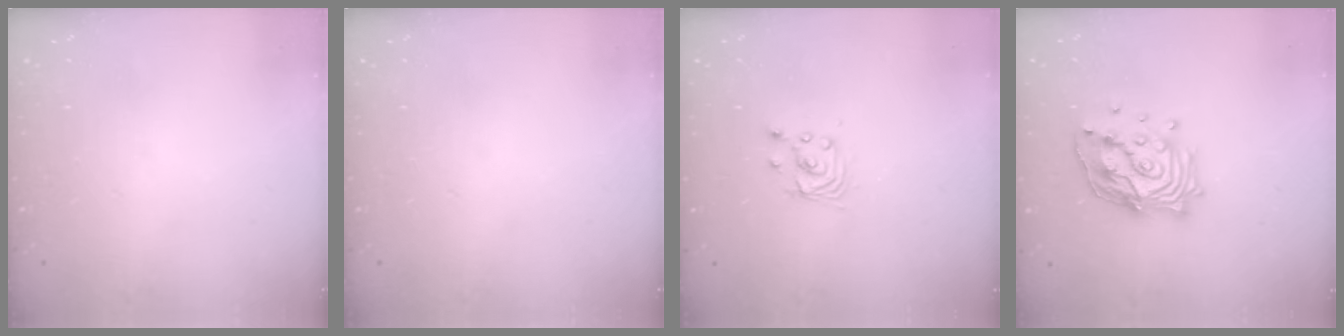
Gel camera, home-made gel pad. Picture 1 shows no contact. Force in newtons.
{"total": 0.0}
{"total": 2.9, "press": 2.9, "slide": 0.0}
{"total": 17.1, "press": 17.1, "slide": 1.3}